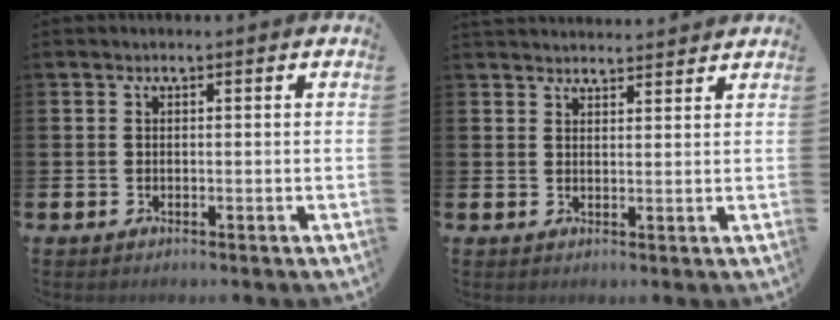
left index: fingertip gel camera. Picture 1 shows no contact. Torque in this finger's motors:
{"motor_torque": [0.76, -1.38, 0.00, -0.01]}